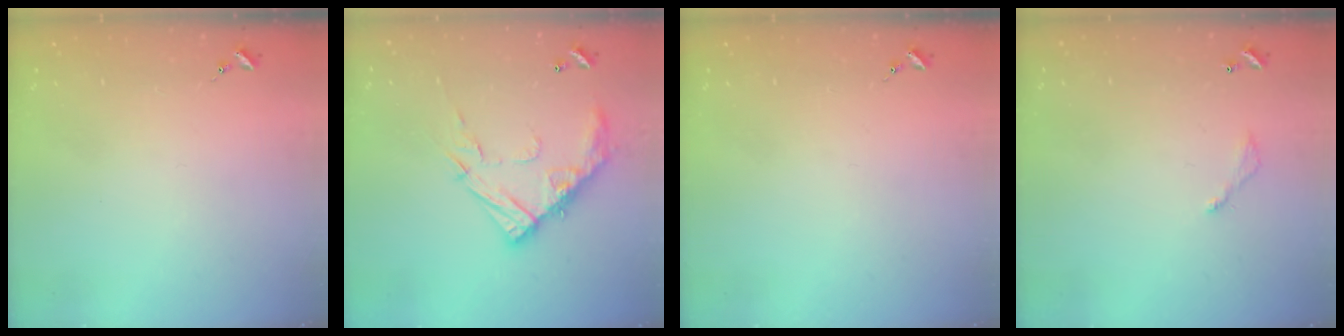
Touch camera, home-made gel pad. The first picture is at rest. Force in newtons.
{"total": 15.6, "press": 15.5, "slide": 1.2}
{"total": 0.0}
{"total": 3.8, "press": 3.8, "slide": 0.2}